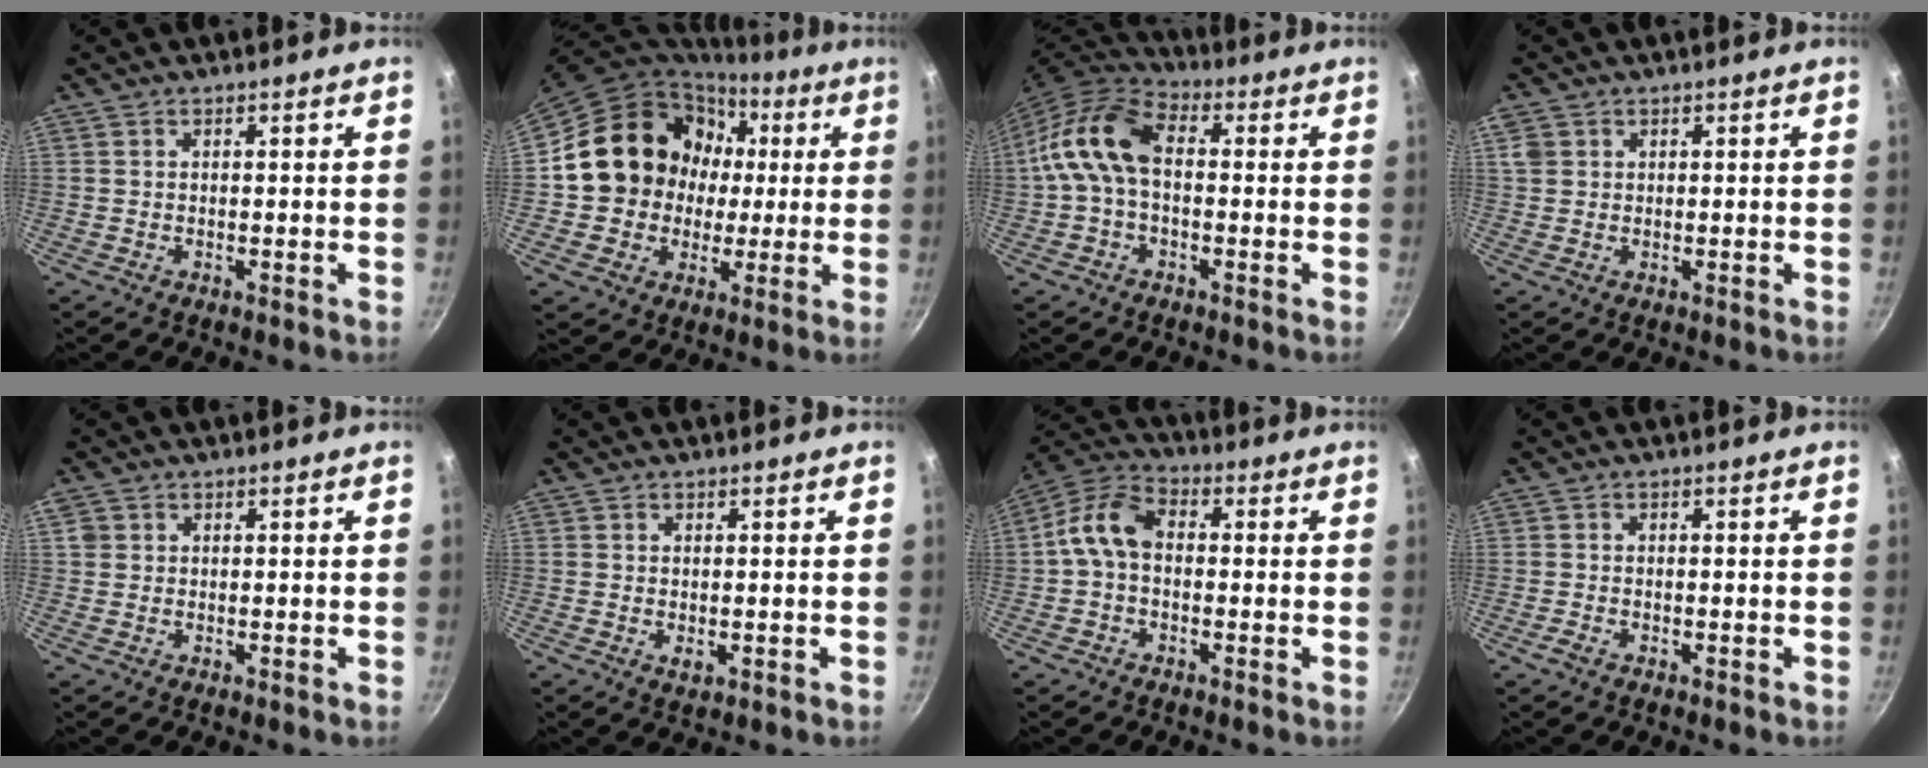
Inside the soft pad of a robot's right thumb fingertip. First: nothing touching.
{"total": 18.5, "force": [2.4, 16.6, 7.9], "torque": [-0.109, 0.031, 0.046]}
{"total": 11.9, "force": [0.0, 7.7, 9.1], "torque": [-0.161, 0.038, -0.020]}
{"total": 2.6, "force": [0.9, 2.2, 1.2], "torque": [-0.019, 0.001, 0.019]}
{"total": 1.7, "force": [0.5, 1.5, 0.7], "torque": [-0.011, 0.003, 0.009]}
{"total": 1.6, "force": [-0.2, 1.0, 1.3], "torque": [-0.022, -0.003, -0.002]}
{"total": 8.6, "force": [-0.3, 6.1, 6.0], "torque": [-0.106, 0.031, -0.024]}
{"total": 1.4, "force": [-0.8, 0.7, 0.9], "torque": [-0.023, 0.004, -0.020]}